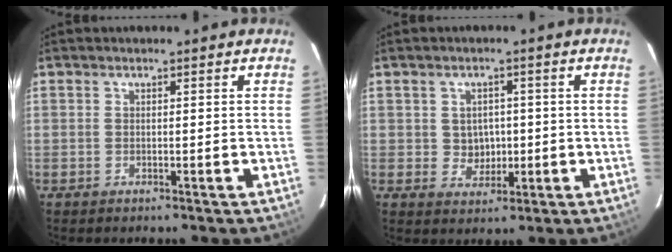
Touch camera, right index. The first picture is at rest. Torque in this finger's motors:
{"motor_torque": [-0.05, -0.09, 0.07, 0.00]}